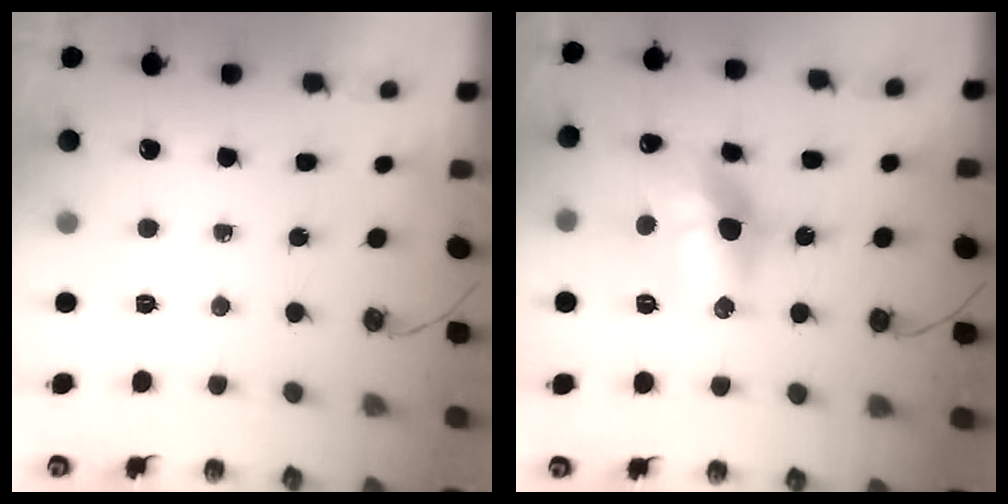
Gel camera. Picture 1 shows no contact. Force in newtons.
{"total": 15.1, "press": 15.0, "slide": 1.6}